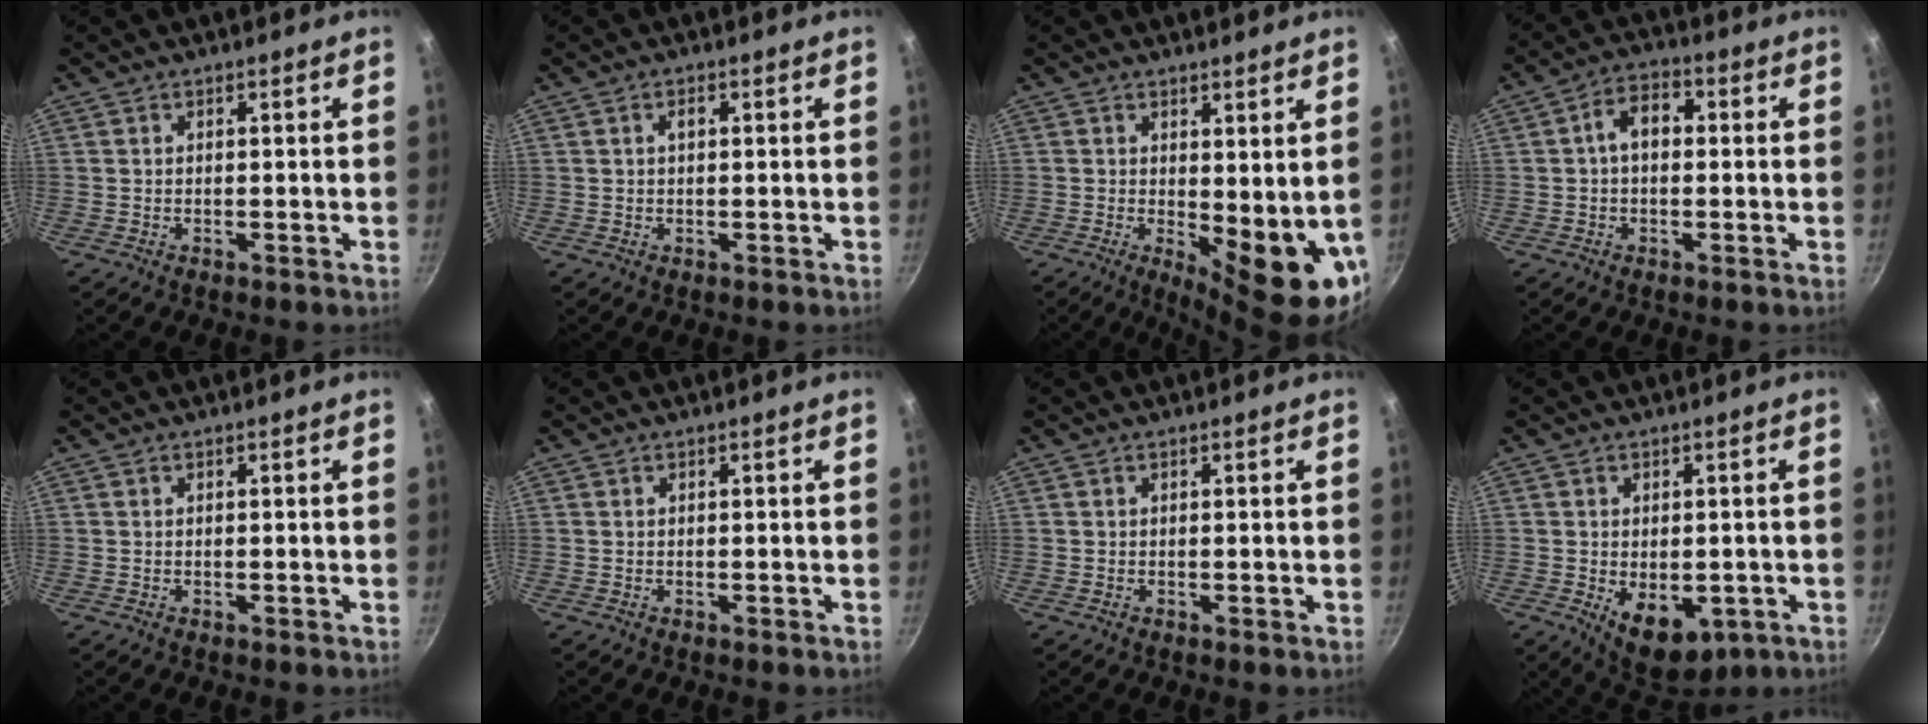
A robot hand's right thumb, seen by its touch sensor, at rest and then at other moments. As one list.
[{"total": 1.4, "force": [0.3, 0.9, 1.1], "torque": [-0.016, 0.006, 0.004]}, {"total": 11.0, "force": [0.1, 4.1, 10.2], "torque": [-0.110, -0.020, 0.013]}, {"total": 6.2, "force": [0.5, 4.1, 4.6], "torque": [-0.057, 0.018, -0.002]}, {"total": 0.0}, {"total": 0.0}, {"total": 0.0}, {"total": 9.8, "force": [-2.5, 6.1, 7.3], "torque": [-0.075, -0.004, -0.018]}]